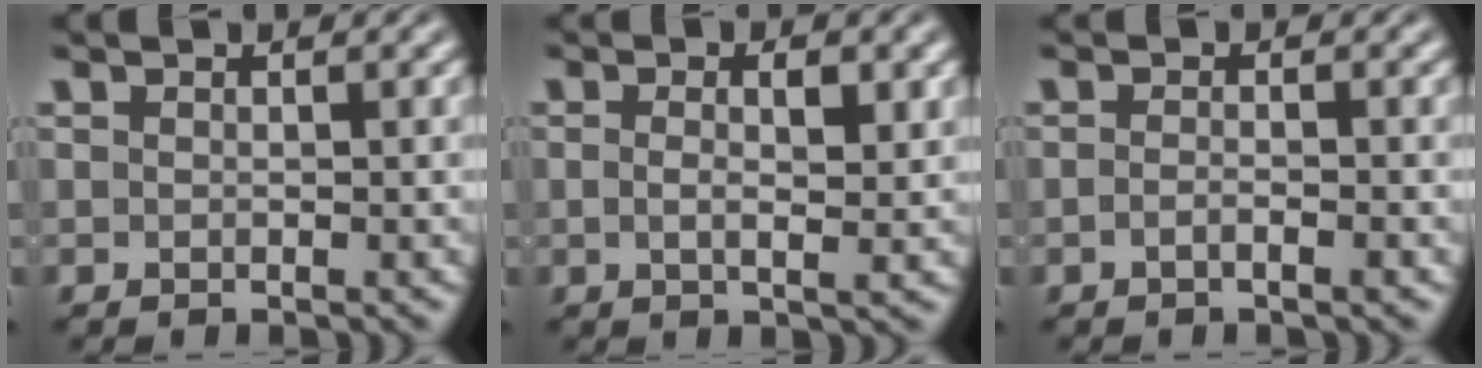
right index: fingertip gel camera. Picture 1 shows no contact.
{"total": 2.2, "force": [0.0, 0.1, 2.2], "torque": [-0.033, -0.011, 0.007]}
{"total": 1.3, "force": [-0.9, -0.5, 0.7], "torque": [-0.012, -0.004, -0.017]}